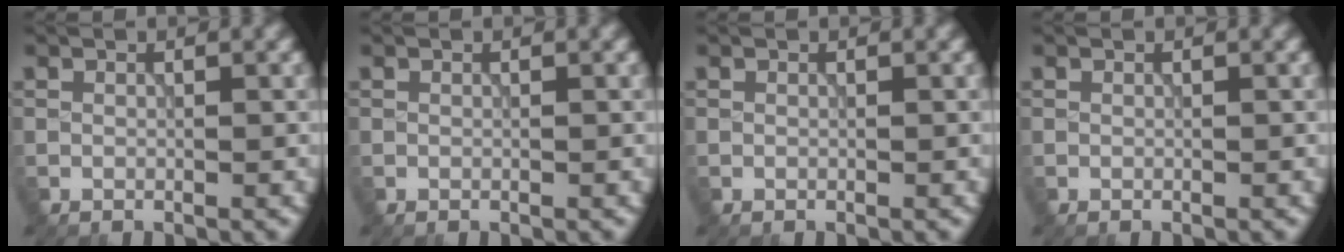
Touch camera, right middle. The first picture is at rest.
{"total": 0.0}
{"total": 0.0}
{"total": 0.0}